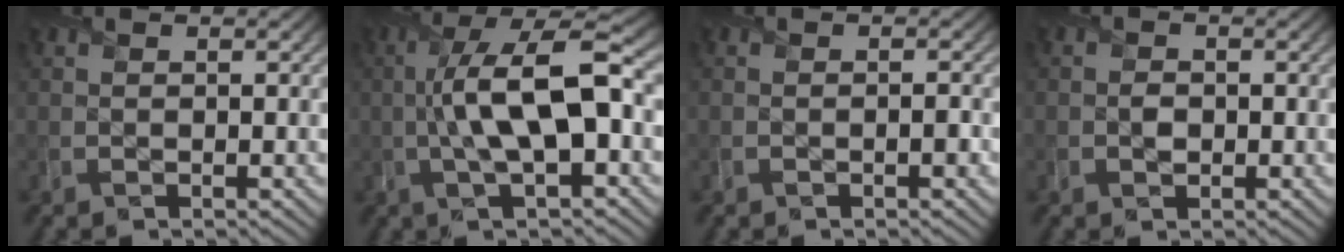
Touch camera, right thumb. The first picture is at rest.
{"total": 12.0, "force": [-0.5, 4.3, 11.2], "torque": [-0.213, 0.007, -0.013]}
{"total": 0.7, "force": [-0.4, 0.3, 0.5], "torque": [-0.001, 0.000, -0.006]}
{"total": 1.3, "force": [-0.3, 1.1, 0.5], "torque": [-0.006, -0.005, -0.008]}